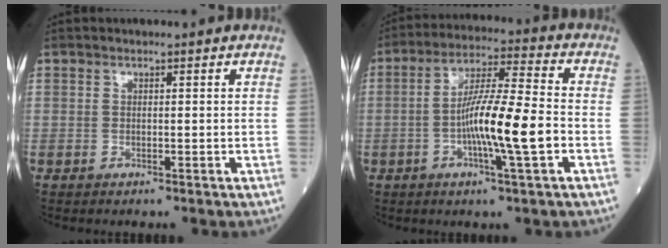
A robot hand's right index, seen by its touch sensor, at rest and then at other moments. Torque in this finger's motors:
{"motor_torque": [1.81, -0.32, 0.57, 0.21]}